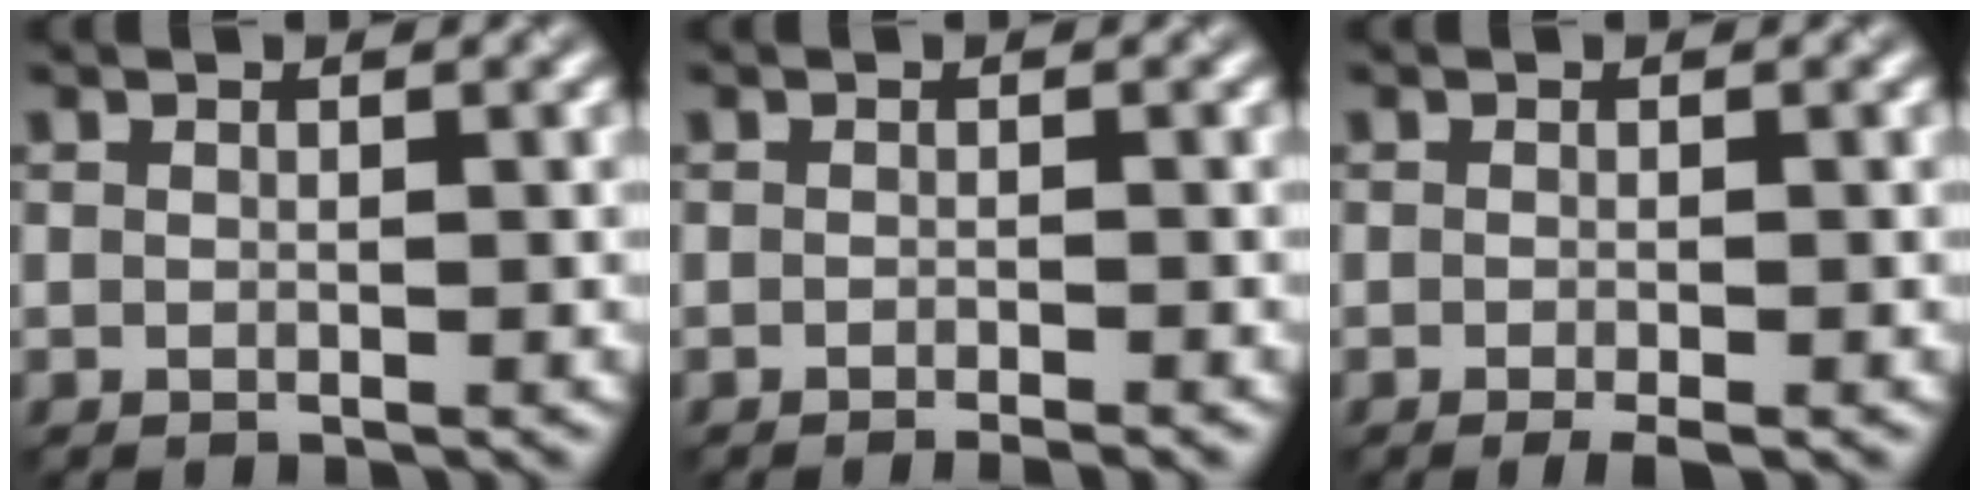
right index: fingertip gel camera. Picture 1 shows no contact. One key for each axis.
{"total": 1.9, "fx": -1.3, "fy": 0.5, "fz": 1.3, "tx": -0.001, "ty": -0.001, "tz": -0.016}
{"total": 1.7, "fx": -1.1, "fy": 0.1, "fz": 1.3, "tx": -0.019, "ty": 0.000, "tz": -0.012}